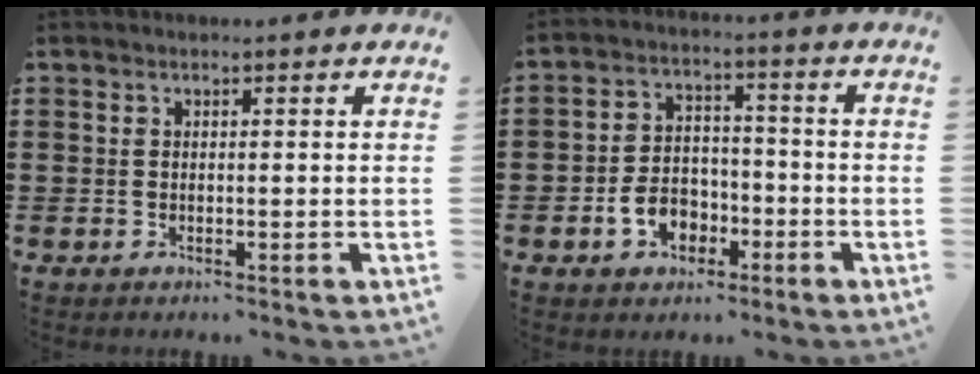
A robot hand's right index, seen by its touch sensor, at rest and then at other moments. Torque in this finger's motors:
{"motor_torque": [1.71, 0.43, 0.53, 0.15]}